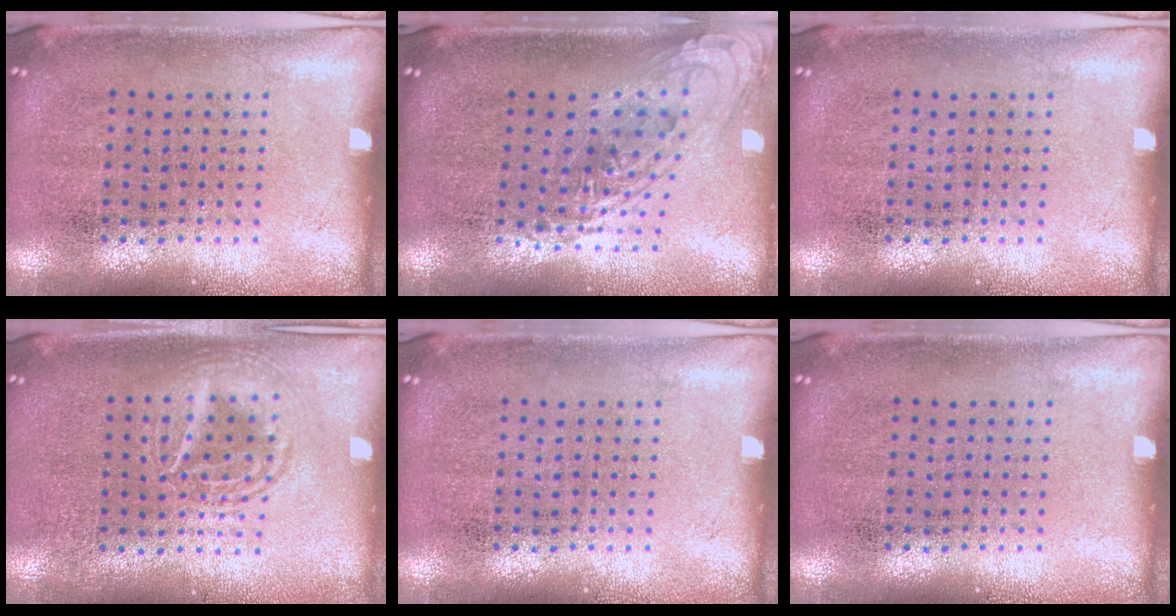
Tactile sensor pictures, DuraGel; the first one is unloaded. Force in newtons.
{"total": 1.3, "press": 1.2, "slide": 0.5}
{"total": 0.0}
{"total": 1.6, "press": 1.6, "slide": 0.2}
{"total": 0.0}
{"total": 0.0}